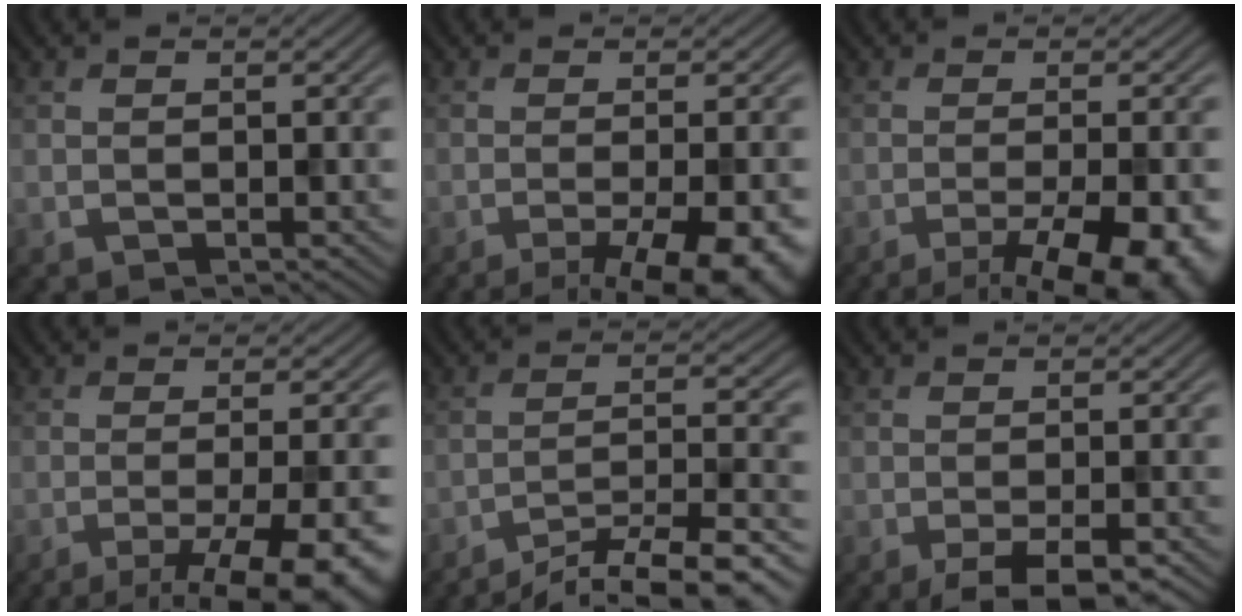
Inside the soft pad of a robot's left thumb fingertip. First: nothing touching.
{"total": 12.1, "force": [-6.7, 3.6, 9.4], "torque": [-0.113, -0.010, -0.075]}
{"total": 12.0, "force": [-6.8, 3.2, 9.4], "torque": [-0.132, -0.015, -0.082]}
{"total": 12.8, "force": [-7.1, 3.5, 10.0], "torque": [-0.127, -0.011, -0.083]}
{"total": 12.5, "force": [-10.3, 2.3, 6.6], "torque": [-0.107, -0.006, -0.150]}
{"total": 5.3, "force": [-3.1, 1.4, 4.1], "torque": [-0.061, 0.000, -0.045]}